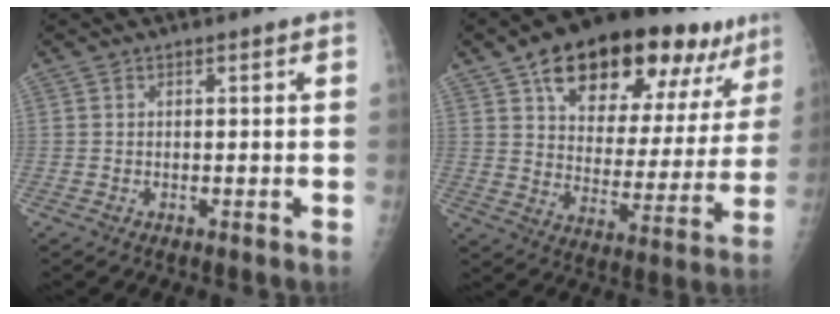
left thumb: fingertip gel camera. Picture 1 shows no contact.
{"total": 25.9, "force": [15.8, 12.0, 16.6], "torque": [-0.202, -0.023, 0.237]}